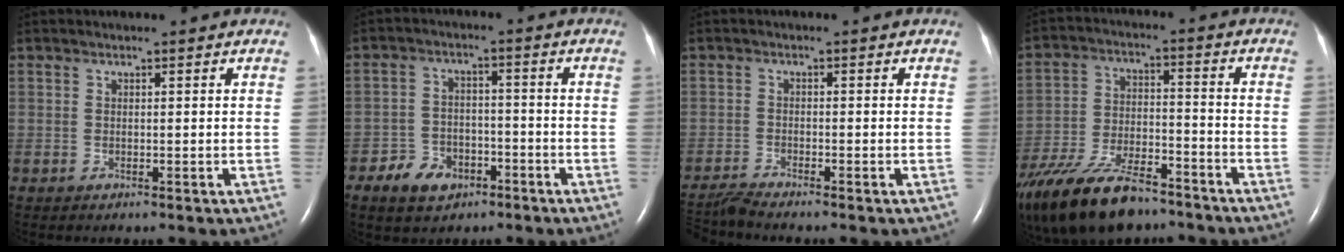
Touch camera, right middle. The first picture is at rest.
{"total": 1.2, "force": [-0.8, 0.7, 0.6], "torque": [-0.013, 0.001, -0.011]}
{"total": 3.3, "force": [-3.1, -1.1, 0.4], "torque": [-0.020, -0.021, -0.062]}
{"total": 20.3, "force": [-15.4, 7.2, 11.0], "torque": [-0.248, -0.025, -0.268]}